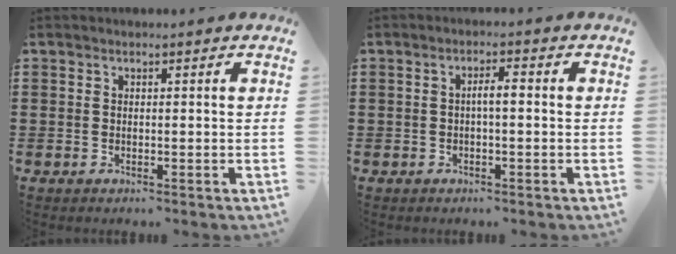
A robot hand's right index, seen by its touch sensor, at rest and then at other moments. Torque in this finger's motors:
{"motor_torque": [0.77, -0.39, 0.07, 0.10]}